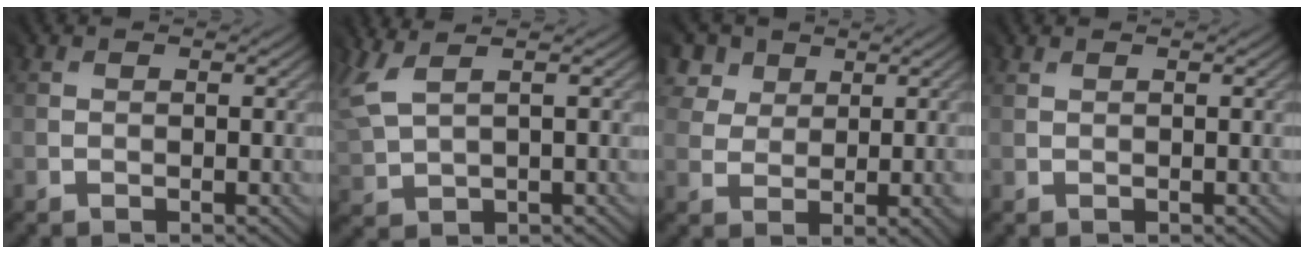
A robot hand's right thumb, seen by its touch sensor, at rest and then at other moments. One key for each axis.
{"total": 4.7, "fx": 3.2, "fy": 1.9, "fz": 2.8, "tx": -0.098, "ty": 0.010, "tz": 0.071}
{"total": 5.7, "fx": 3.5, "fy": 4.2, "fz": 1.5, "tx": -0.056, "ty": 0.017, "tz": 0.064}
{"total": 0.7, "fx": 0.6, "fy": 0.1, "fz": -0.1, "tx": 0.001, "ty": 0.003, "tz": 0.015}